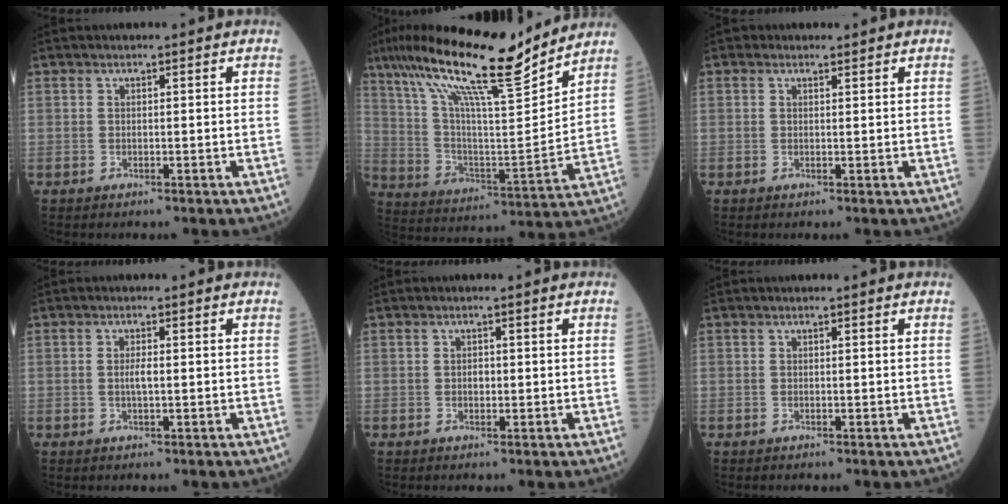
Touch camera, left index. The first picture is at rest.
{"total": 20.7, "force": [16.3, 1.6, 12.6], "torque": [-0.225, 0.010, 0.281]}
{"total": 0.9, "force": [0.6, 0.5, 0.2], "torque": [-0.007, 0.000, 0.007]}
{"total": 1.8, "force": [0.0, 0.3, 1.7], "torque": [-0.037, 0.001, 0.000]}
{"total": 1.1, "force": [0.0, 0.7, 0.9], "torque": [-0.015, 0.002, 0.000]}
{"total": 0.0}